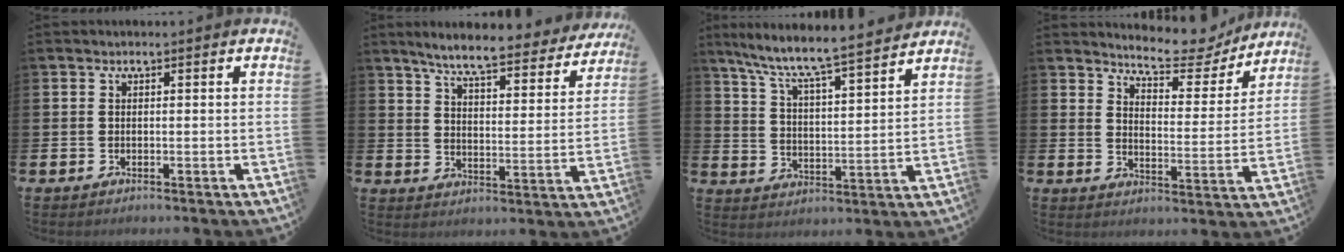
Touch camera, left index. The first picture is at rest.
{"total": 7.0, "force": [6.4, 0.5, 2.7], "torque": [-0.076, -0.044, 0.107]}
{"total": 7.8, "force": [7.3, 0.0, 2.8], "torque": [-0.090, -0.056, 0.122]}
{"total": 7.3, "force": [7.0, 1.4, 1.6], "torque": [-0.045, -0.051, 0.121]}